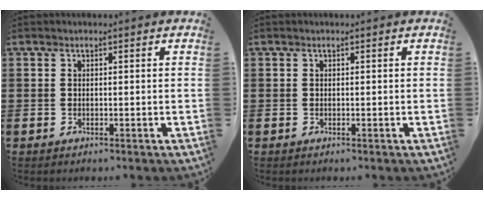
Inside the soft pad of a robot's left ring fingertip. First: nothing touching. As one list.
[{"total": 0.0}]